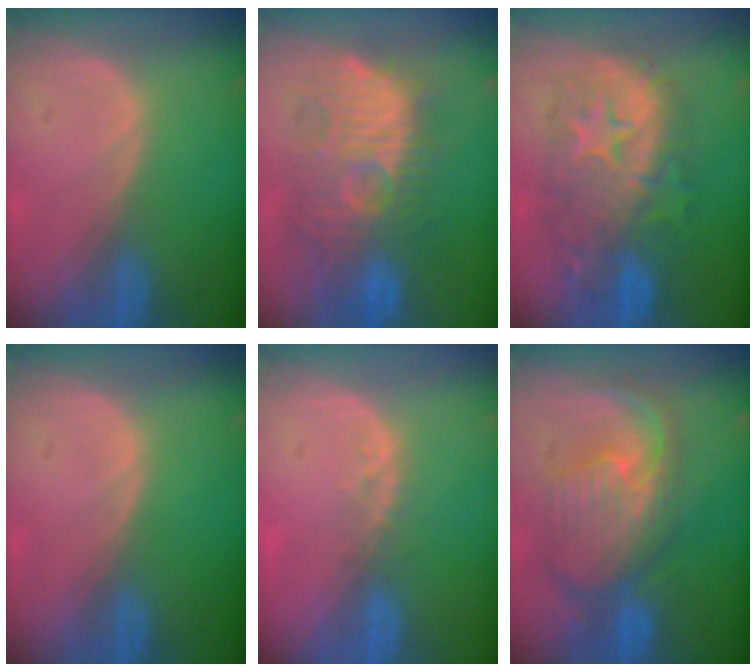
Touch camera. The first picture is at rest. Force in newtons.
{"total": 11.2, "press": 11.0, "slide": 2.0}
{"total": 11.2, "press": 11.1, "slide": 0.8}
{"total": 0.0}
{"total": 2.1, "press": 1.8, "slide": 1.1}
{"total": 10.4, "press": 9.3, "slide": 4.7}